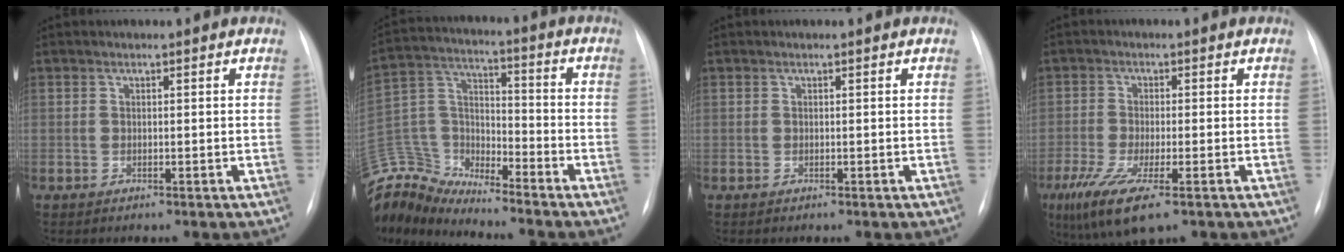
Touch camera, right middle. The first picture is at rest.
{"total": 14.1, "force": [-13.8, 2.3, 1.4], "torque": [-0.041, 0.056, -0.265]}
{"total": 0.0}
{"total": 9.2, "force": [-5.2, 2.1, 7.3], "torque": [-0.142, -0.027, -0.087]}